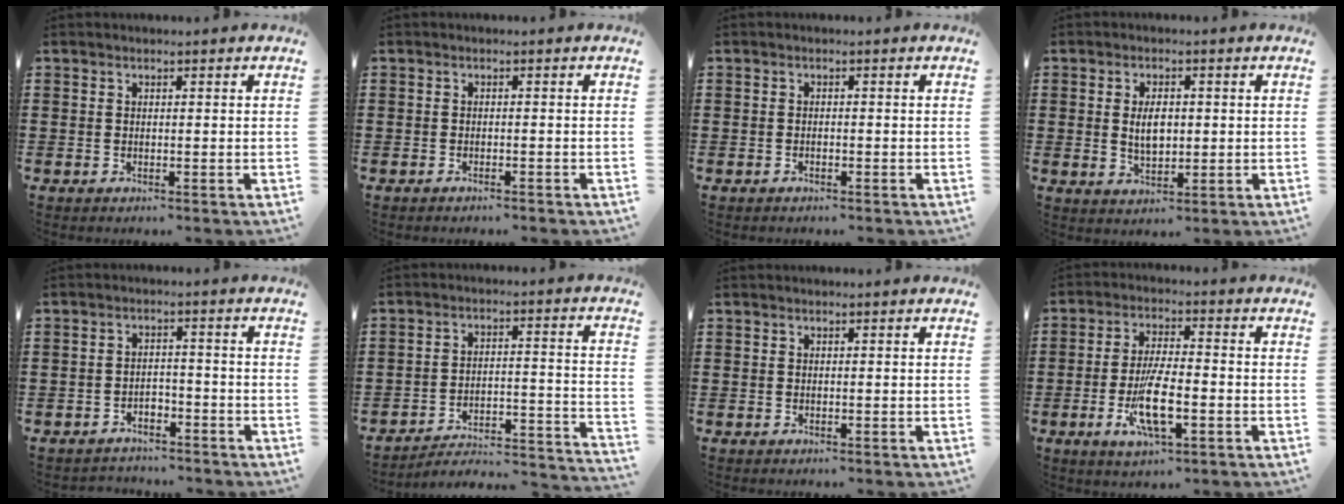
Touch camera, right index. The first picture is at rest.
{"total": 0.9, "force": [-0.8, -0.1, 0.3], "torque": [-0.008, -0.003, -0.016]}
{"total": 0.5, "force": [-0.5, 0.2, 0.2], "torque": [-0.005, -0.001, -0.009]}
{"total": 4.2, "force": [0.1, 2.1, 3.7], "torque": [-0.065, 0.002, 0.000]}
{"total": 2.5, "force": [-2.3, 1.0, 0.3], "torque": [-0.012, 0.005, -0.049]}
{"total": 2.6, "force": [-2.3, 0.5, 1.0], "torque": [-0.030, -0.015, -0.059]}
{"total": 0.0}
{"total": 8.9, "force": [-2.7, 2.7, 8.0], "torque": [-0.168, -0.014, -0.051]}